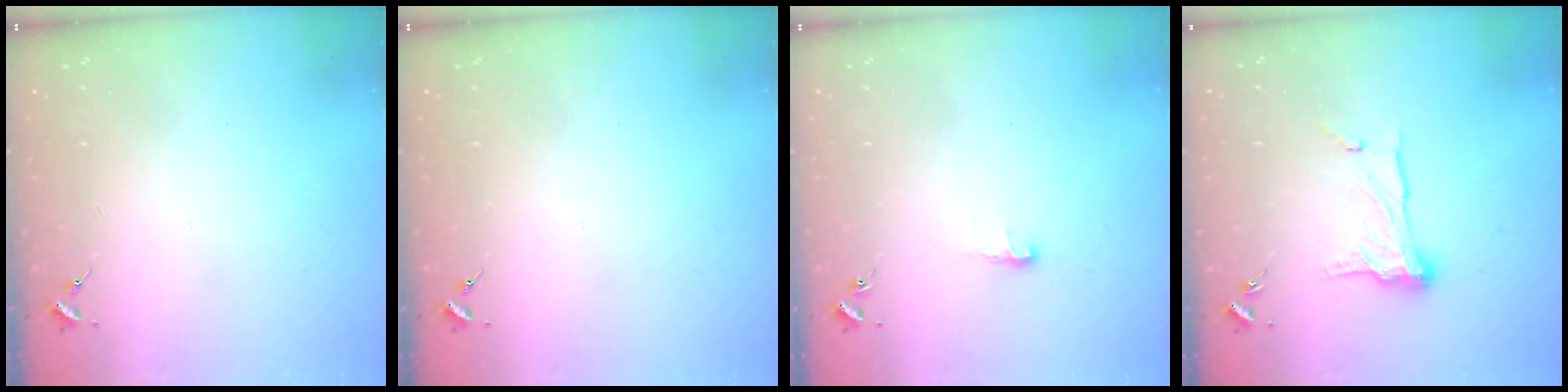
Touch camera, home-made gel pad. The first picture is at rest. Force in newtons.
{"total": 0.0}
{"total": 4.9, "press": 4.9, "slide": 0.5}
{"total": 11.0, "press": 11.0, "slide": 0.8}